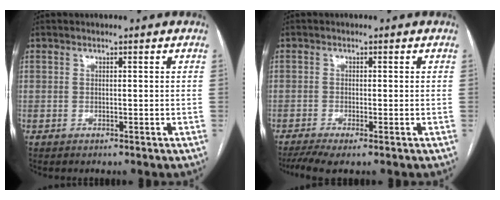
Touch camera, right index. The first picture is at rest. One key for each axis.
{"total": 4.5, "fx": -3.0, "fy": 0.5, "fz": 3.3, "tx": -0.062, "ty": -0.011, "tz": -0.054}